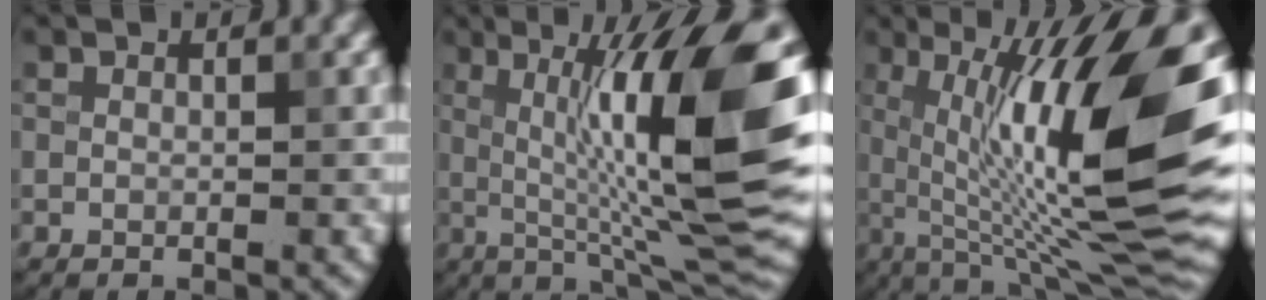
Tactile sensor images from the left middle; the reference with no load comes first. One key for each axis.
{"total": 13.8, "fx": 1.7, "fy": 2.8, "fz": 13.4, "tx": -0.197, "ty": 0.005, "tz": 0.030}
{"total": 15.9, "fx": 1.6, "fy": 4.1, "fz": 15.3, "tx": -0.234, "ty": 0.002, "tz": 0.025}